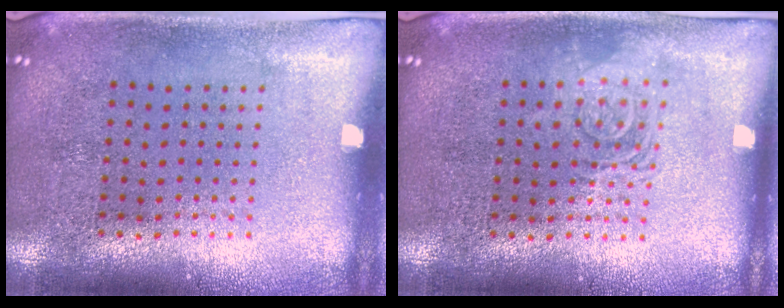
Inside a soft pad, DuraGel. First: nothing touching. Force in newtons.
{"total": 2.5, "press": 2.5, "slide": 0.5}